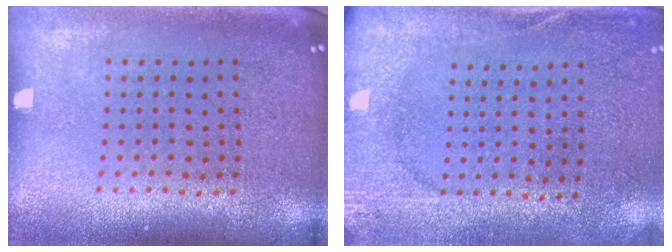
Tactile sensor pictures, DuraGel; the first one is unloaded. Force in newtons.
{"total": 2.6, "press": 2.4, "slide": 1.0}